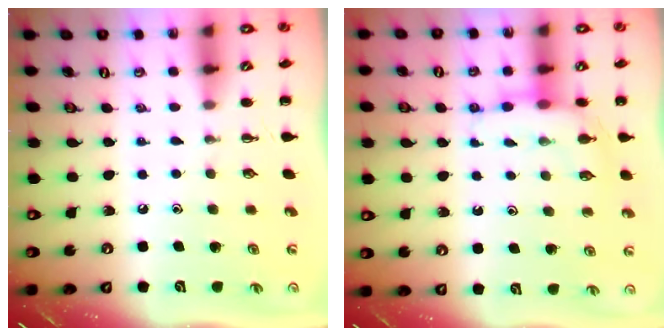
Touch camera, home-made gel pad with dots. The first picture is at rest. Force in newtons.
{"total": 7.6, "press": 7.6, "slide": 0.6}